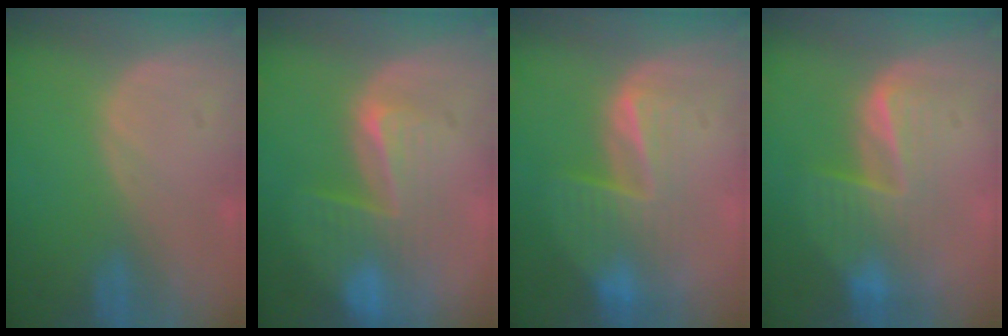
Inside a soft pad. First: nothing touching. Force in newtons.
{"total": 8.0, "press": 7.1, "slide": 3.7}
{"total": 7.4, "press": 6.7, "slide": 3.1}
{"total": 6.7, "press": 6.3, "slide": 2.2}